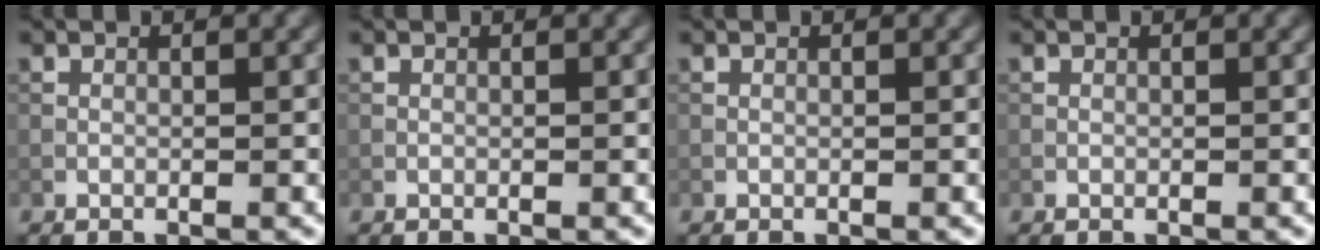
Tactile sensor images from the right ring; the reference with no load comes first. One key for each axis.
{"total": 0.0}
{"total": 0.0}
{"total": 0.0}